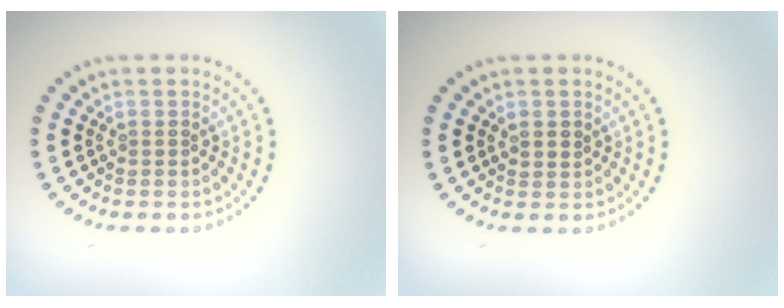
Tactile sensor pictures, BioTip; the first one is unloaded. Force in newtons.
{"total": 1.1, "press": 1.0, "slide": 0.5}